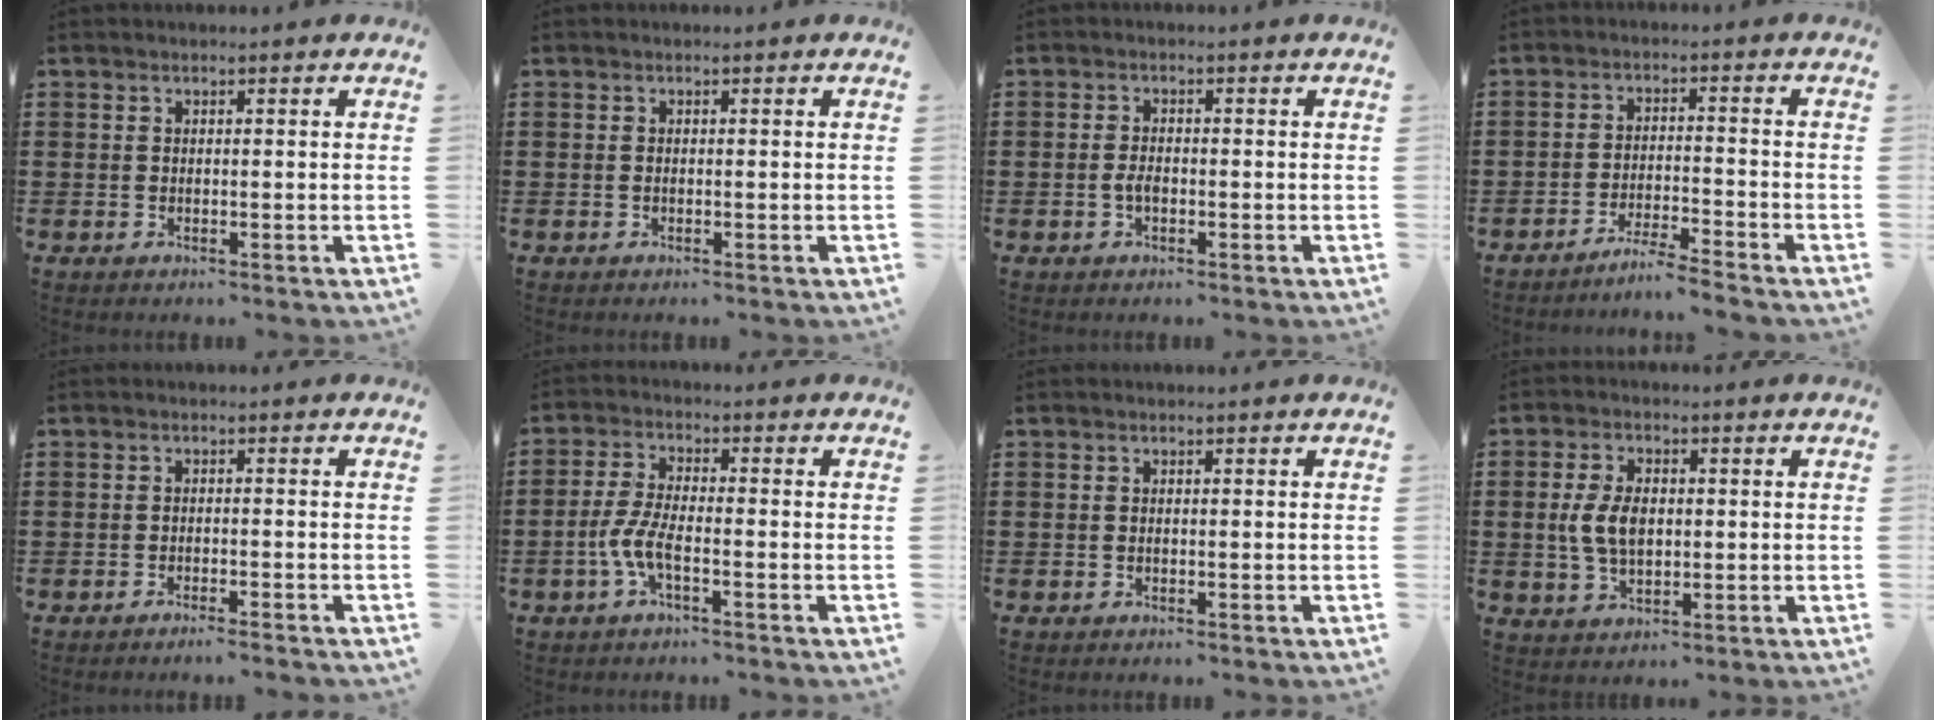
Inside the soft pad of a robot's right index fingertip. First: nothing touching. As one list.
[{"total": 0.0}, {"total": 1.8, "force": [-0.6, 0.7, 1.5], "torque": [-0.038, -0.006, -0.013]}, {"total": 3.9, "force": [-3.7, -0.6, 1.0], "torque": [-0.019, -0.004, -0.074]}, {"total": 1.4, "force": [-1.3, -0.2, 0.4], "torque": [-0.008, 0.001, -0.025]}, {"total": 5.7, "force": [-2.4, 1.5, 4.9], "torque": [-0.126, -0.014, -0.054]}, {"total": 0.0}, {"total": 6.1, "force": [0.3, 3.7, 4.9], "torque": [-0.113, 0.007, 0.000]}]